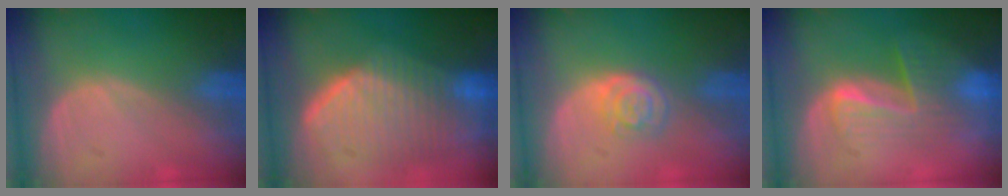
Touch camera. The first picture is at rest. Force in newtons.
{"total": 10.1, "press": 9.0, "slide": 4.6}
{"total": 3.5, "press": 3.5, "slide": 0.6}
{"total": 6.5, "press": 6.3, "slide": 1.5}